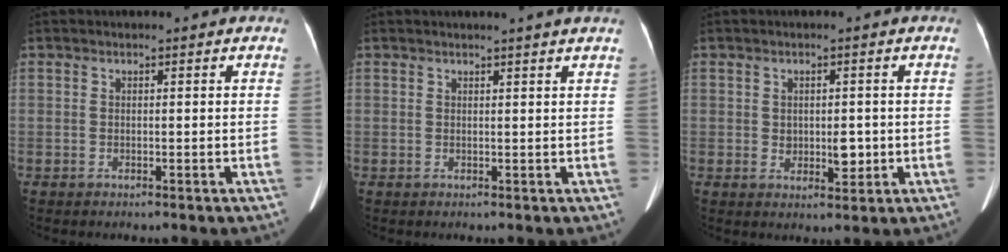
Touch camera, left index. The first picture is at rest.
{"total": 3.1, "force": [2.7, -0.7, 1.3], "torque": [-0.019, 0.004, 0.028]}
{"total": 3.3, "force": [-0.2, 2.0, 2.7], "torque": [-0.037, -0.001, 0.005]}